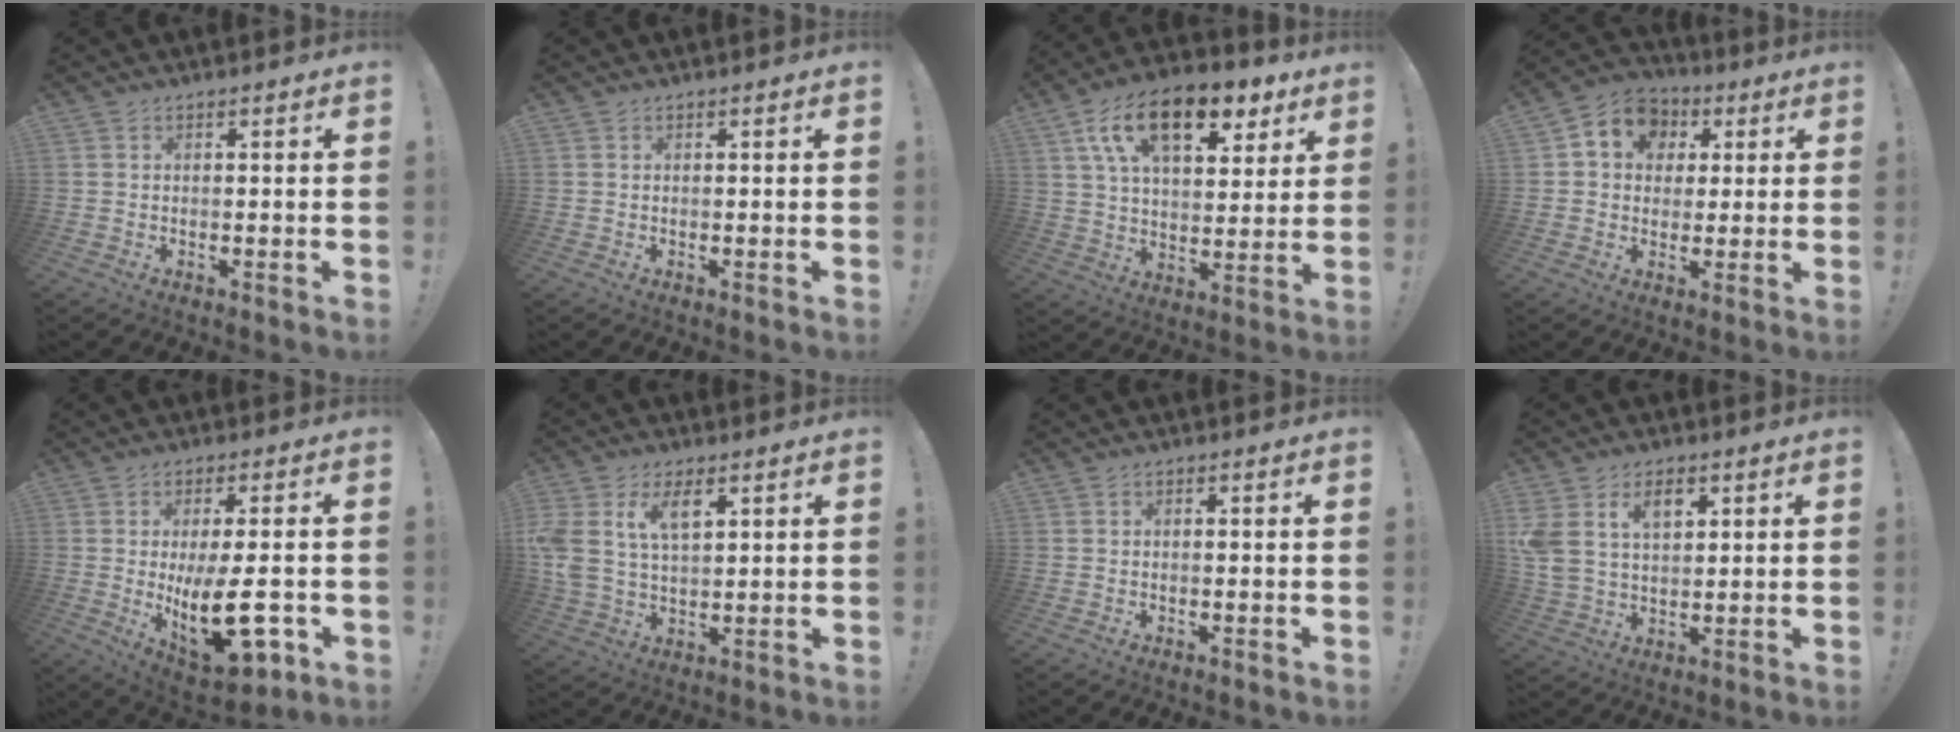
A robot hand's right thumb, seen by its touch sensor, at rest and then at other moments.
{"total": 0.0}
{"total": 19.0, "force": [9.9, 9.5, 13.2], "torque": [-0.207, -0.043, 0.169]}
{"total": 9.7, "force": [2.5, 8.4, 4.2], "torque": [-0.047, -0.008, 0.051]}
{"total": 18.4, "force": [-2.7, 7.5, 16.6], "torque": [-0.259, -0.011, -0.028]}
{"total": 9.5, "force": [4.7, 5.2, 6.5], "torque": [-0.133, -0.013, 0.084]}
{"total": 0.0}
{"total": 9.3, "force": [4.5, 5.9, 5.5], "torque": [-0.102, -0.011, 0.085]}